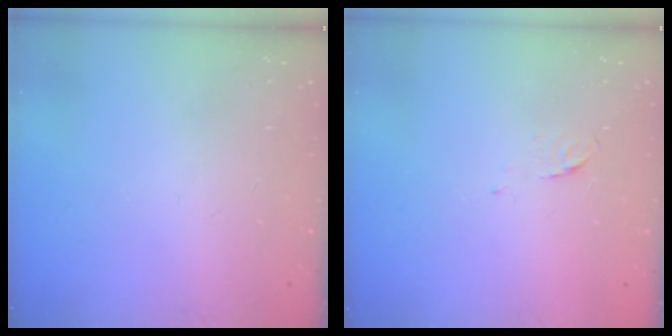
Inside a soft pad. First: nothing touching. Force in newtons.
{"total": 3.5, "press": 3.4, "slide": 0.8}